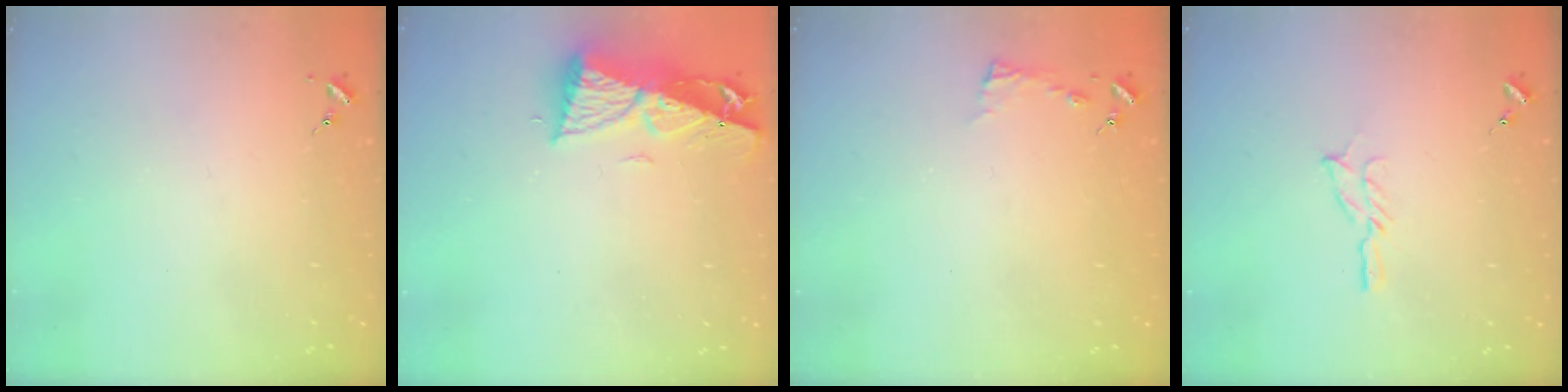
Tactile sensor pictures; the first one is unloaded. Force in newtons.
{"total": 9.6, "press": 9.6, "slide": 1.1}
{"total": 3.4, "press": 3.4, "slide": 0.4}
{"total": 5.0, "press": 5.0, "slide": 0.5}